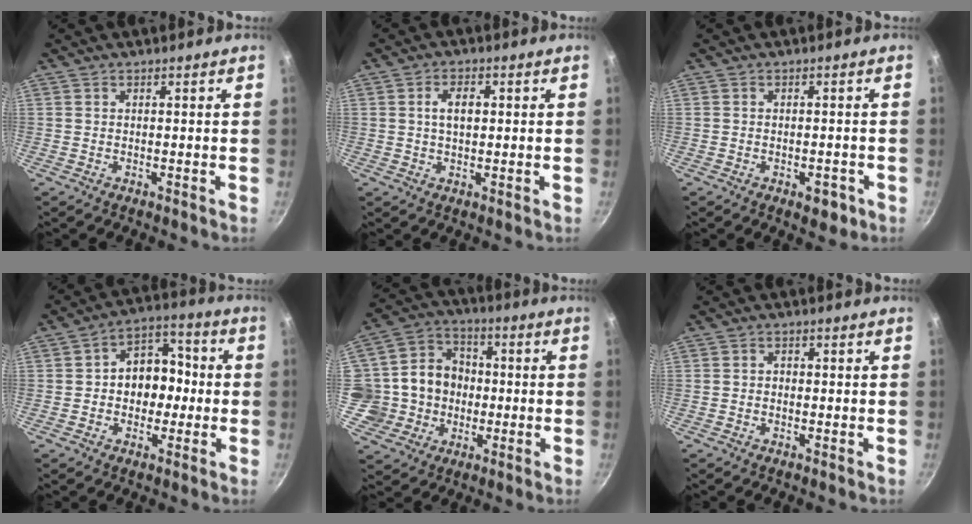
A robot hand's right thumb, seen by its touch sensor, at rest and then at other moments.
{"total": 4.2, "force": [0.6, 2.5, 3.3], "torque": [-0.047, 0.009, 0.009]}
{"total": 3.8, "force": [-1.8, 2.0, 2.6], "torque": [-0.021, 0.012, -0.015]}
{"total": 10.8, "force": [-0.8, 8.6, 6.6], "torque": [-0.034, 0.037, -0.024]}
{"total": 13.6, "force": [-0.9, 12.4, 5.5], "torque": [-0.063, 0.027, -0.024]}
{"total": 1.2, "force": [-0.2, 1.0, 0.7], "torque": [-0.011, 0.006, -0.006]}